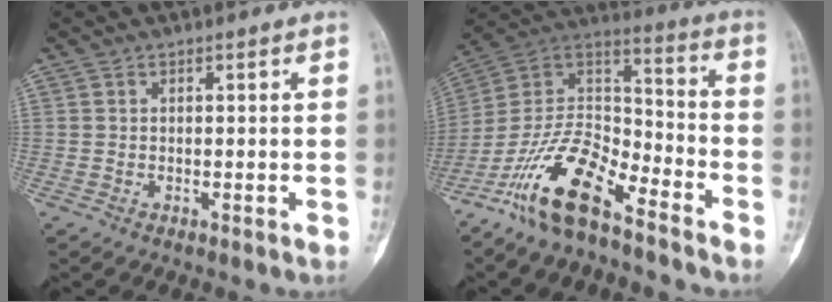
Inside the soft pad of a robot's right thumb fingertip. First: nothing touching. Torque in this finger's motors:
{"motor_torque": [0.05, 0.47, 1.69, -1.08, 0.47]}